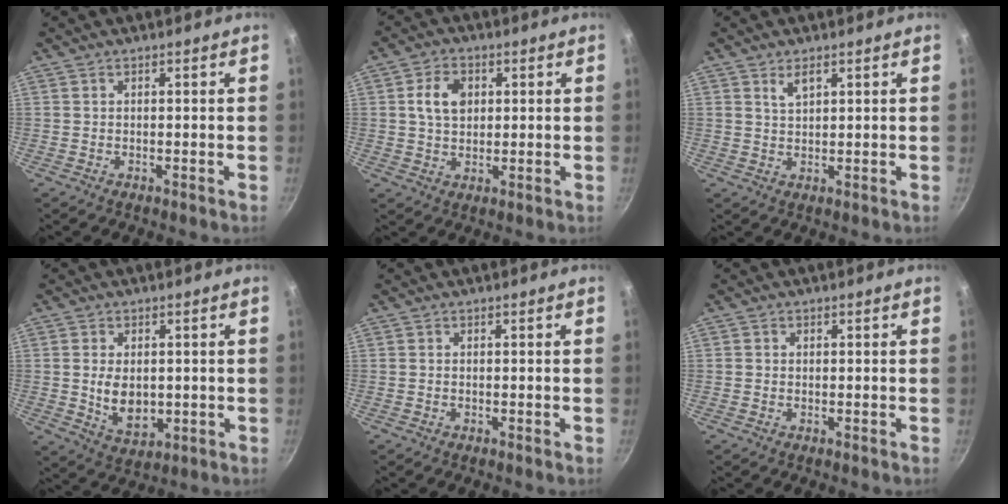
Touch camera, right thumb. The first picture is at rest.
{"total": 6.7, "force": [1.5, 4.9, 4.4], "torque": [-0.061, 0.004, 0.025]}
{"total": 2.8, "force": [1.5, 1.3, 1.9], "torque": [-0.029, -0.005, 0.031]}
{"total": 7.6, "force": [0.1, 5.0, 5.6], "torque": [-0.086, -0.012, 0.013]}
{"total": 0.0}
{"total": 0.6, "force": [0.0, 0.6, 0.1], "torque": [0.000, 0.002, -0.001]}